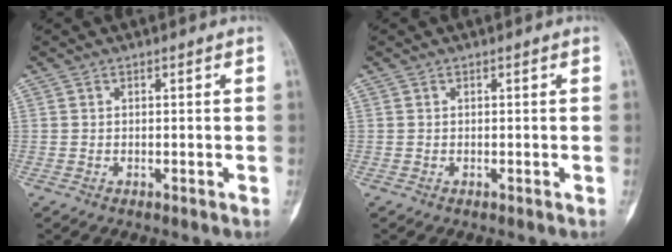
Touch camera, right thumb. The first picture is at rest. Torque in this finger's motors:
{"motor_torque": [2.49, 2.52, 0.04, 0.01, 0.00]}